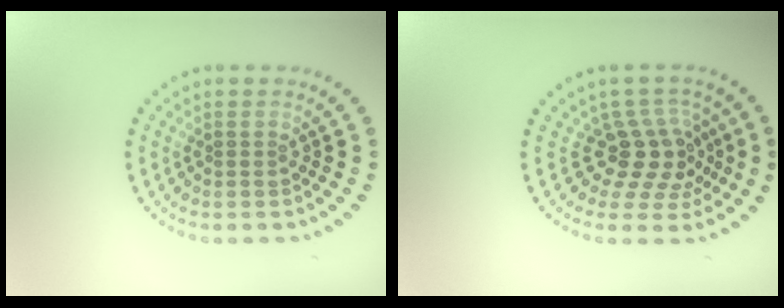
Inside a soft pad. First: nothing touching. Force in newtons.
{"total": 3.8, "press": 3.0, "slide": 2.4}